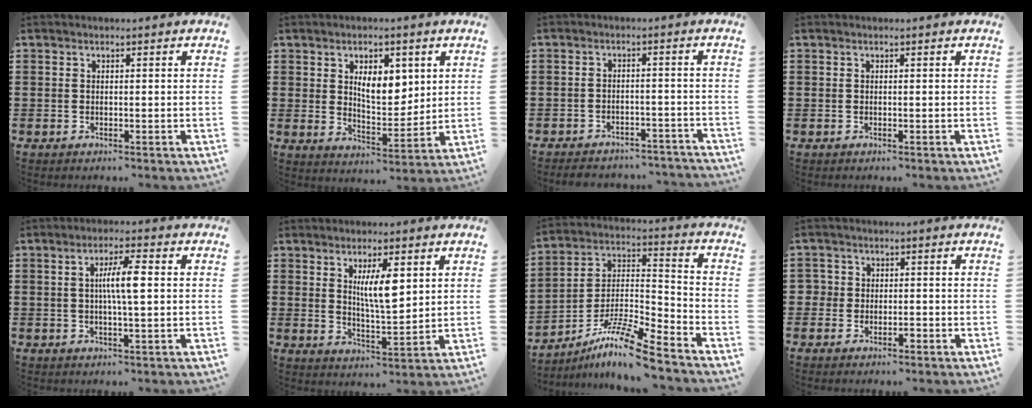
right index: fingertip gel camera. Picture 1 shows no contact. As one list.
[{"total": 6.8, "force": [2.5, 3.6, 5.3], "torque": [-0.083, 0.000, 0.036]}, {"total": 3.3, "force": [-3.3, 0.6, 0.1], "torque": [-0.007, 0.003, -0.068]}, {"total": 0.0}, {"total": 5.4, "force": [0.5, 0.7, 5.3], "torque": [-0.099, 0.002, 0.005]}, {"total": 6.7, "force": [2.4, 1.8, 6.0], "torque": [-0.107, -0.002, 0.036]}, {"total": 10.7, "force": [-8.8, 1.1, 6.0], "torque": [-0.121, 0.011, -0.175]}, {"total": 2.1, "force": [-0.7, 1.9, 0.7], "torque": [-0.021, 0.004, -0.017]}]